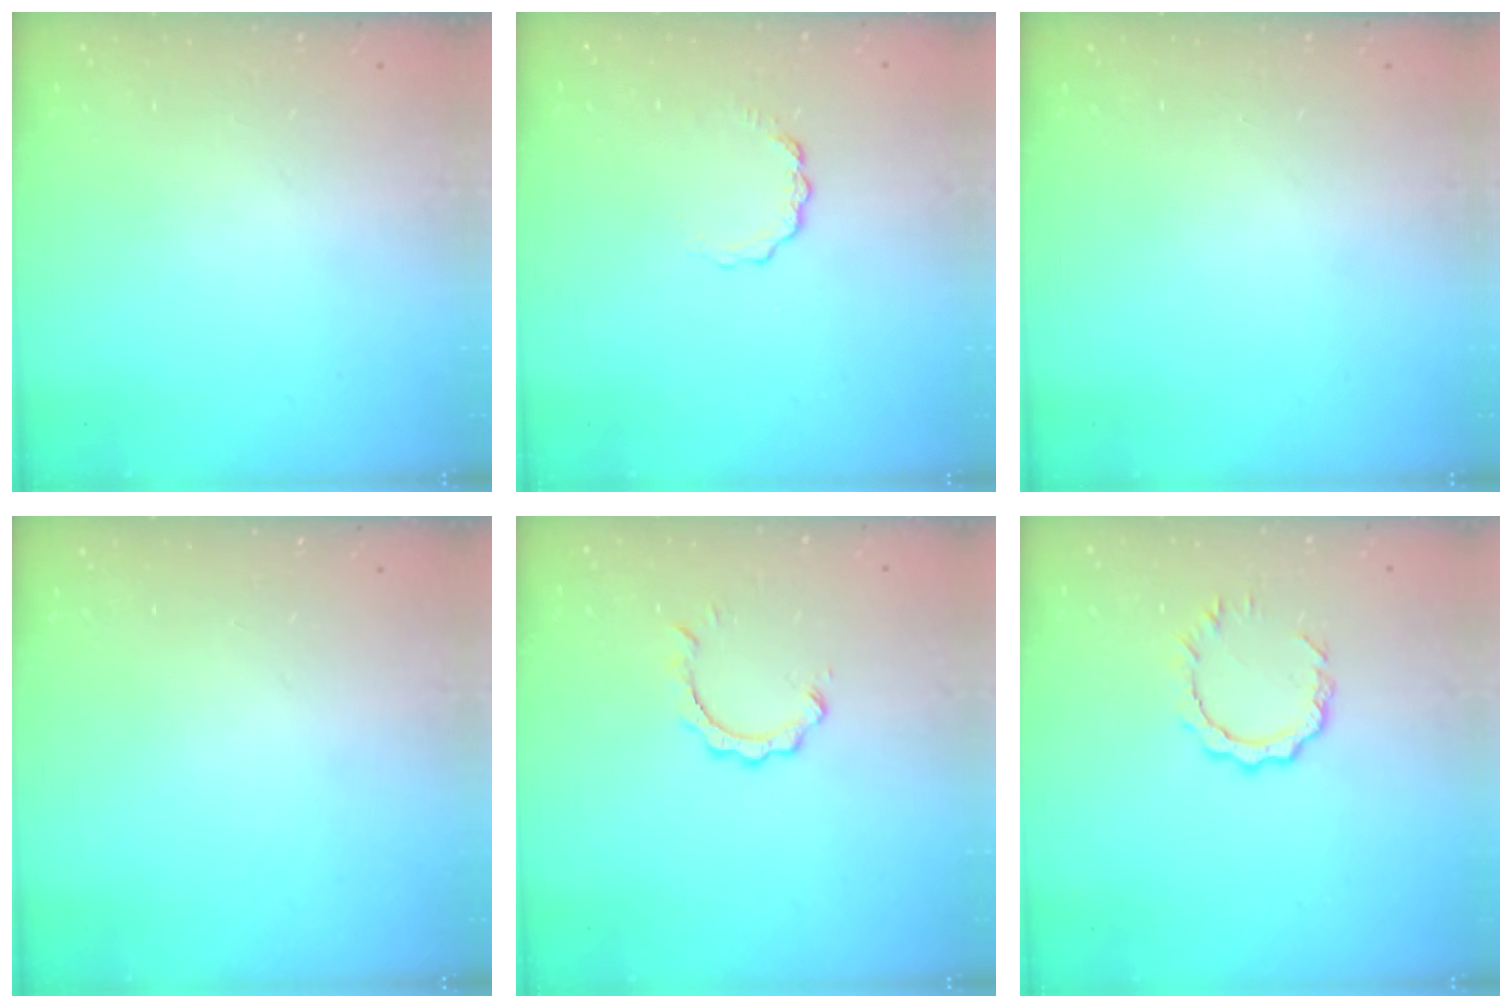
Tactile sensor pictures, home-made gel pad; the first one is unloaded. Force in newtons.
{"total": 3.9, "press": 3.9, "slide": 0.5}
{"total": 0.0}
{"total": 0.0}
{"total": 2.3, "press": 2.3, "slide": 0.2}
{"total": 6.5, "press": 6.5, "slide": 0.7}